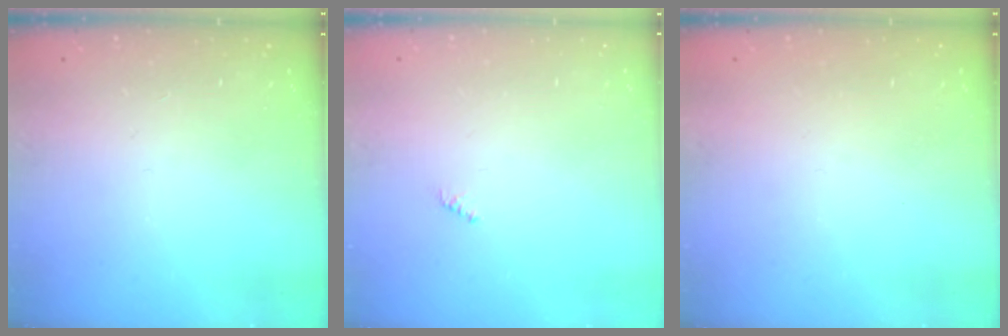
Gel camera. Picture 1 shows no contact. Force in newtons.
{"total": 0.7, "press": 0.7, "slide": 0.3}
{"total": 0.8, "press": 0.7, "slide": 0.3}